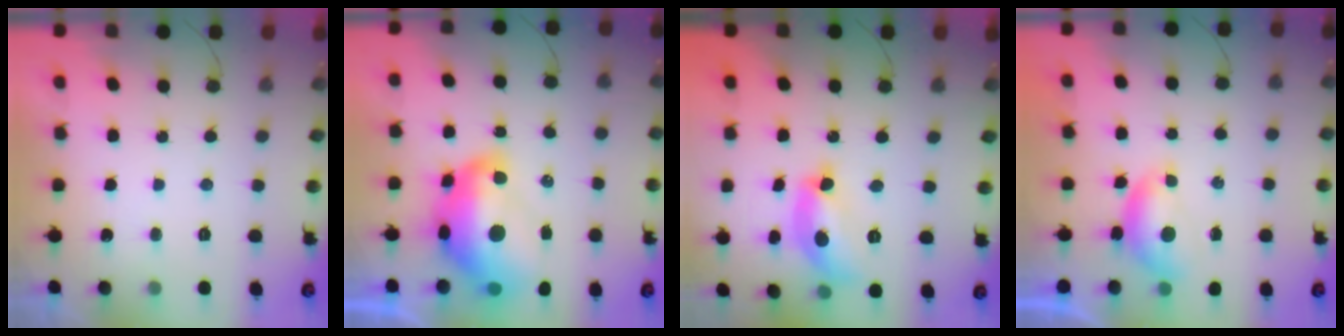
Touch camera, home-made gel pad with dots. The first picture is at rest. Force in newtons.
{"total": 18.1, "press": 18.0, "slide": 1.6}
{"total": 15.7, "press": 15.7, "slide": 0.7}
{"total": 6.1, "press": 6.0, "slide": 0.9}